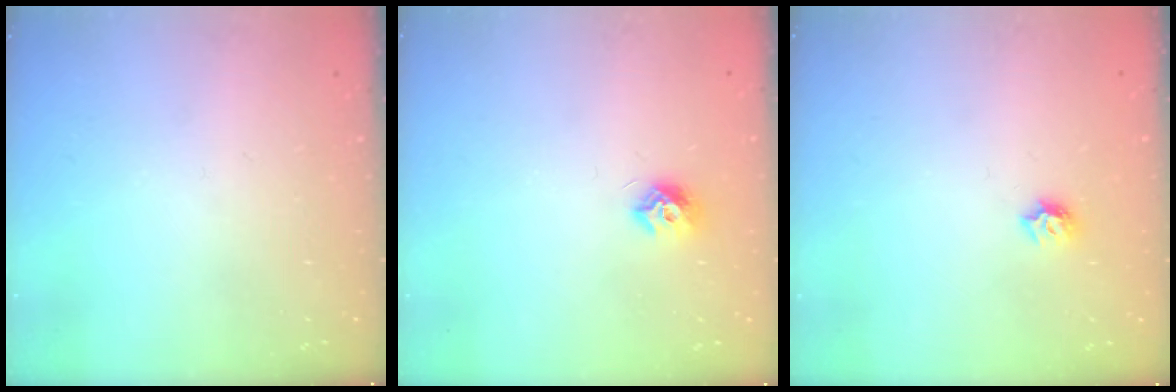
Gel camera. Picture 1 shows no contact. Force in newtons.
{"total": 7.3, "press": 7.2, "slide": 0.3}
{"total": 5.7, "press": 5.6, "slide": 0.8}